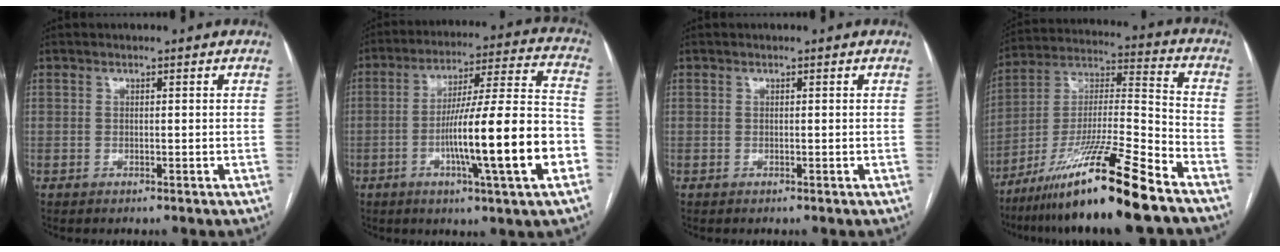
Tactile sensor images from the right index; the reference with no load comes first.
{"total": 18.9, "force": [-5.5, 0.3, 18.1], "torque": [-0.266, 0.008, -0.087]}
{"total": 0.0}
{"total": 19.3, "force": [-13.6, -0.8, 13.6], "torque": [-0.270, -0.028, -0.245]}